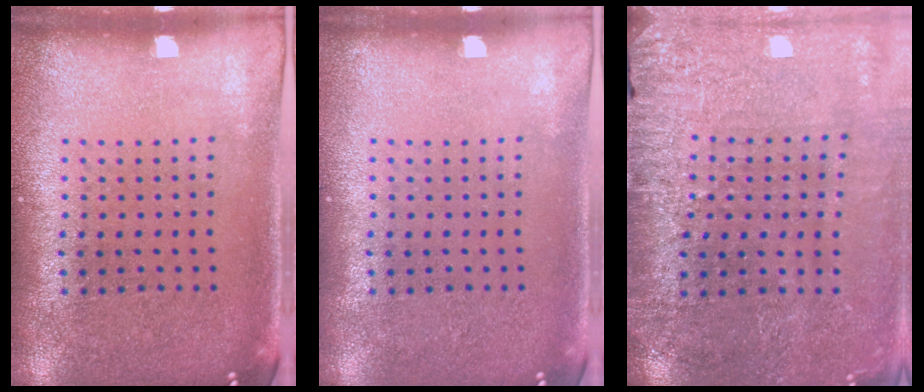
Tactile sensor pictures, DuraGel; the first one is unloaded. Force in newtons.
{"total": 0.0}
{"total": 2.9, "press": 2.9, "slide": 0.2}